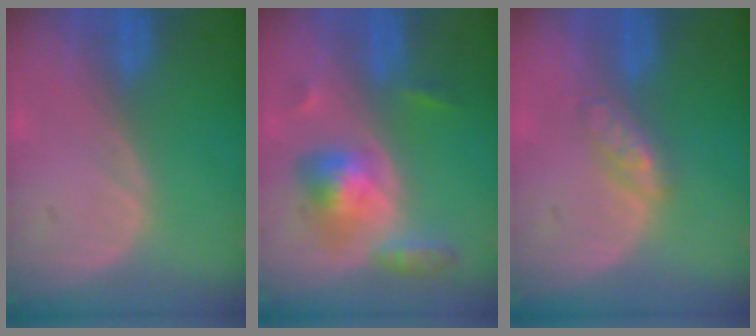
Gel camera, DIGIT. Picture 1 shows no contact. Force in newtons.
{"total": 6.1, "press": 6.1, "slide": 0.3}
{"total": 3.4, "press": 3.4, "slide": 0.2}